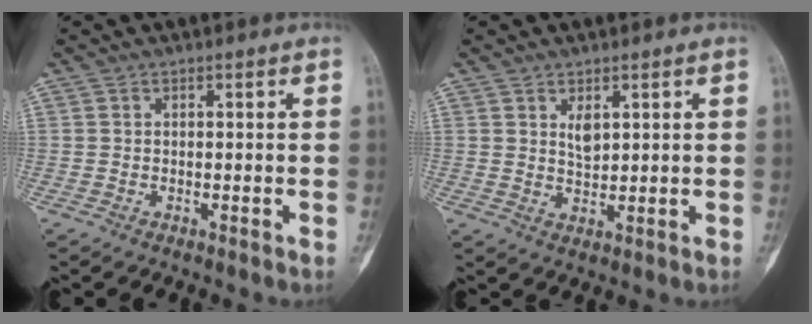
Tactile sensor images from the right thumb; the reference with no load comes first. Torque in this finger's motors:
{"motor_torque": [-0.31, 0.30, 0.30, 0.26, 0.11]}